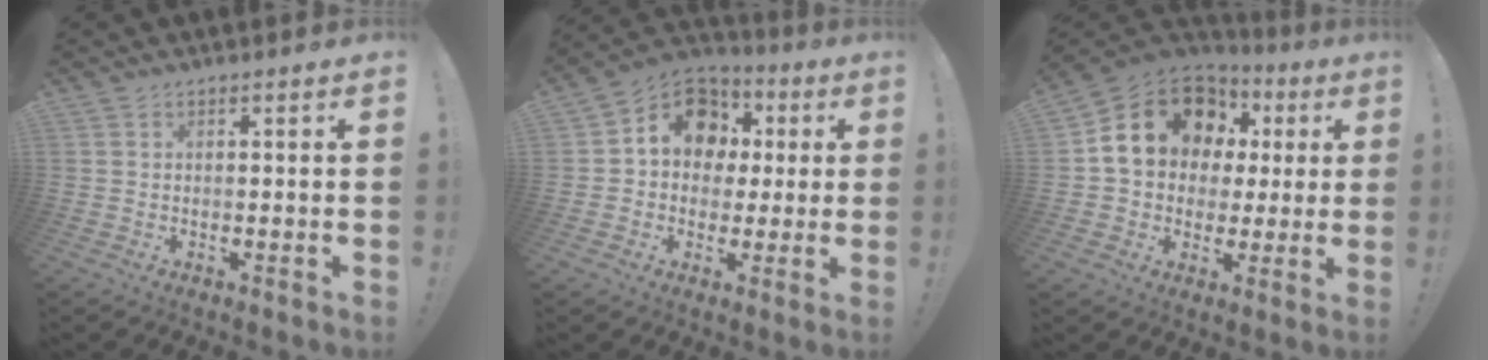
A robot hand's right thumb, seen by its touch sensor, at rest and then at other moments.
{"total": 14.1, "force": [3.4, 11.6, 7.1], "torque": [-0.093, -0.001, 0.069]}
{"total": 16.8, "force": [5.8, 13.2, 8.6], "torque": [-0.129, -0.021, 0.123]}